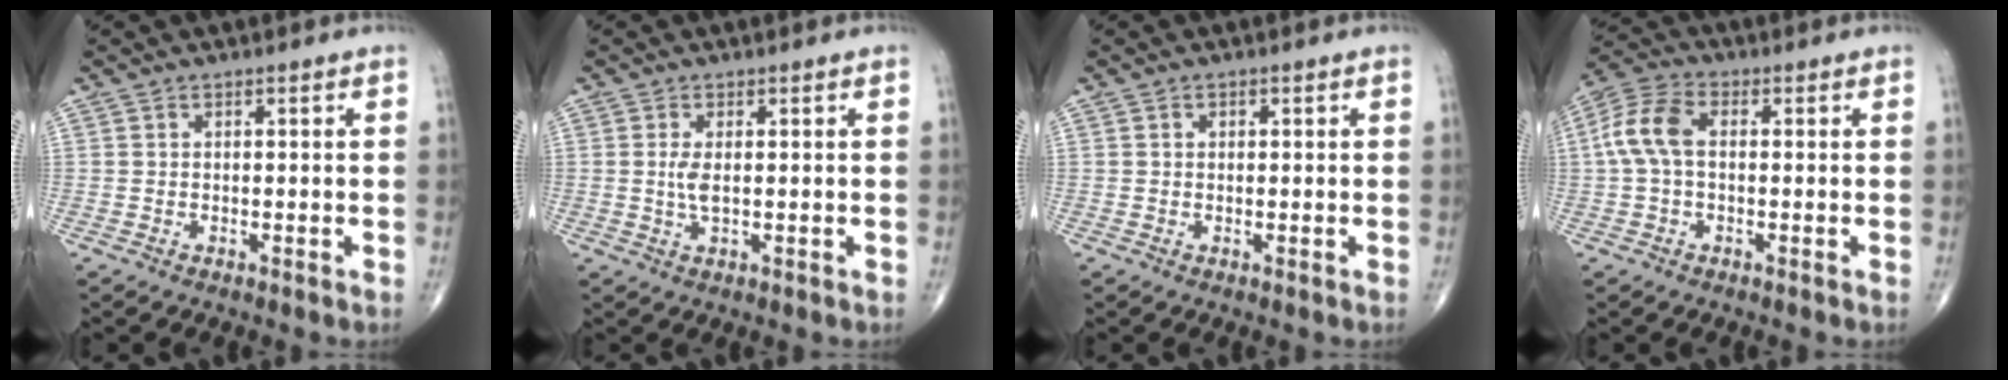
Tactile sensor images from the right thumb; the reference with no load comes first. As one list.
[{"total": 2.6, "force": [0.2, 0.9, 2.5], "torque": [-0.056, -0.005, 0.007]}, {"total": 0.6, "force": [0.2, 0.5, 0.3], "torque": [-0.001, 0.000, 0.003]}, {"total": 8.1, "force": [0.4, 4.9, 6.5], "torque": [-0.146, 0.025, 0.002]}]